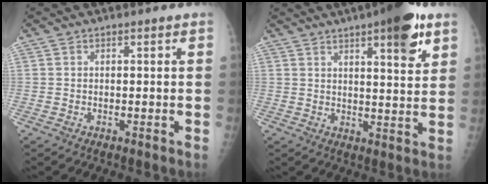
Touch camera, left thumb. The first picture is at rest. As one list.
[{"total": 11.9, "force": [6.8, 3.1, 9.3], "torque": [-0.110, -0.028, 0.089]}]